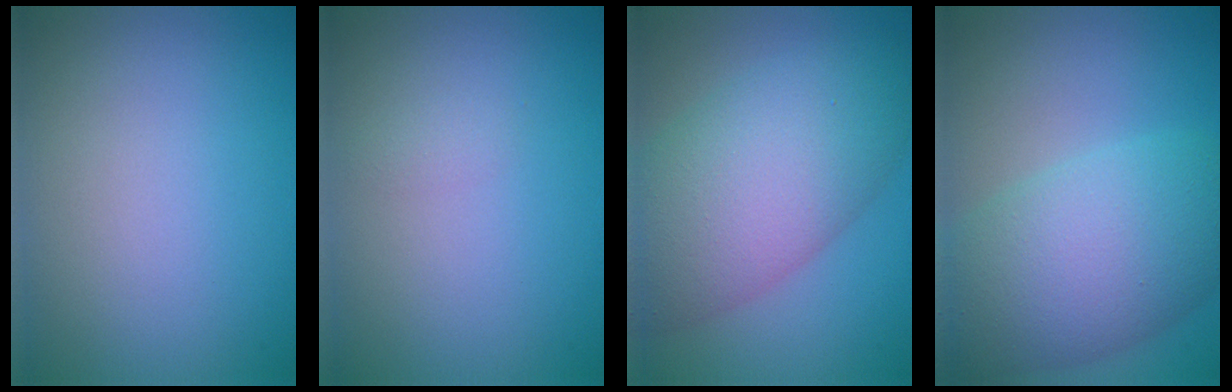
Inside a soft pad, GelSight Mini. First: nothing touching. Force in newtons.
{"total": 0.6, "press": 0.6, "slide": 0.0}
{"total": 9.8, "press": 9.8, "slide": 0.3}
{"total": 9.0, "press": 9.0, "slide": 0.5}